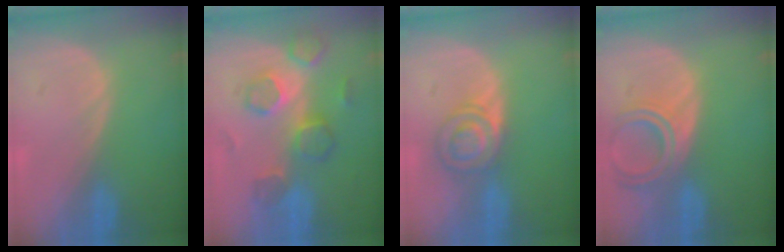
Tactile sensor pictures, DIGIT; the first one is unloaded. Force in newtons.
{"total": 7.9, "press": 7.7, "slide": 2.1}
{"total": 5.2, "press": 5.2, "slide": 0.4}
{"total": 6.3, "press": 5.6, "slide": 2.8}